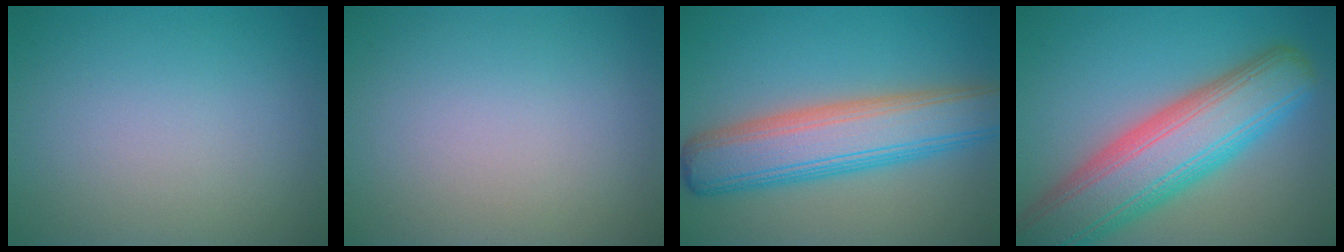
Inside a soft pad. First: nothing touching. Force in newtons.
{"total": 0.0}
{"total": 8.2, "press": 8.2, "slide": 0.3}
{"total": 10.5, "press": 10.5, "slide": 0.6}